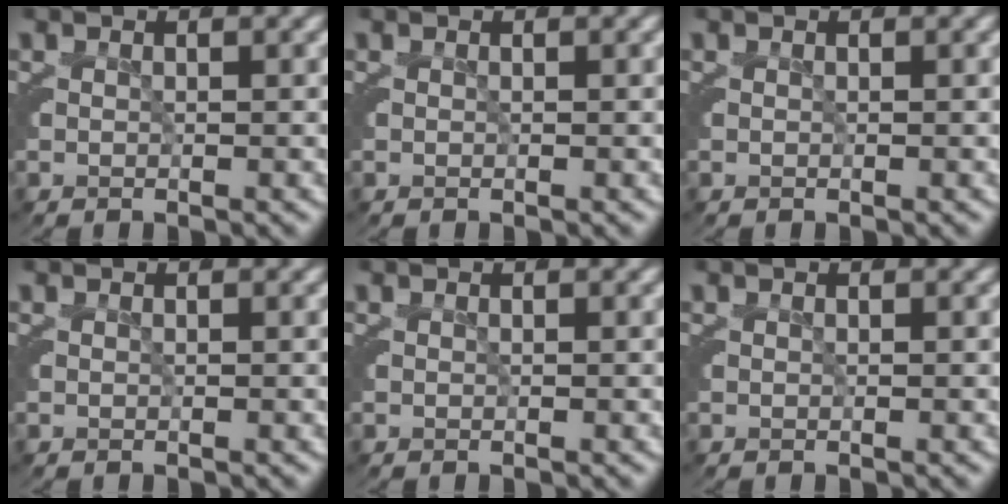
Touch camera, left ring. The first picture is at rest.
{"total": 0.0}
{"total": 0.0}
{"total": 0.0}
{"total": 0.0}
{"total": 0.0}